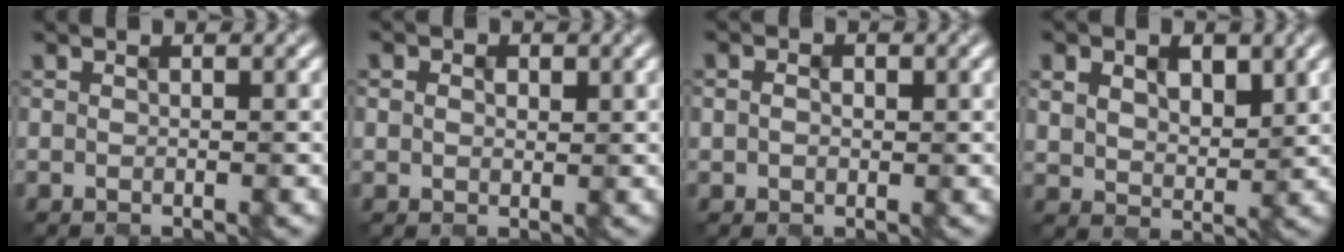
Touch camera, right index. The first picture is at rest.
{"total": 1.5, "force": [0.4, 1.3, 0.6], "torque": [-0.009, 0.006, 0.001]}
{"total": 1.5, "force": [0.0, 1.4, 0.7], "torque": [-0.012, 0.004, -0.003]}
{"total": 4.7, "force": [1.6, 3.4, 2.8], "torque": [-0.058, -0.004, 0.024]}